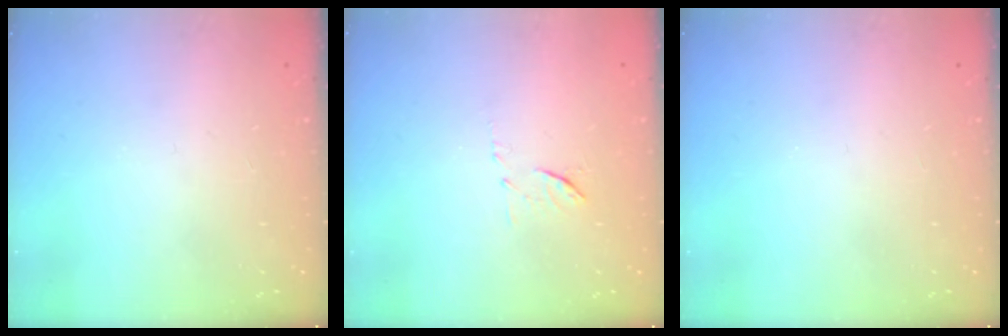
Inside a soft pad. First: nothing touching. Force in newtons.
{"total": 6.0, "press": 6.0, "slide": 0.6}
{"total": 0.0}